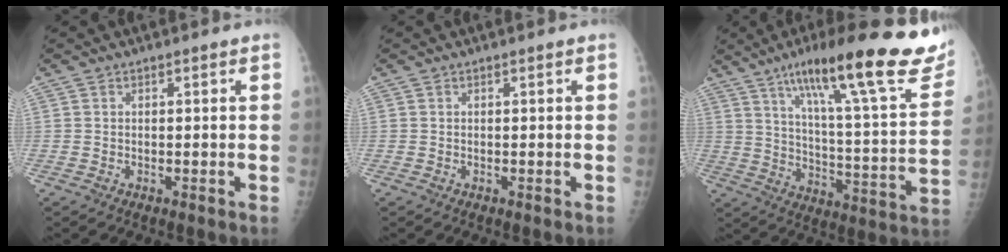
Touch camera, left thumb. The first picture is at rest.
{"total": 0.0}
{"total": 29.6, "force": [18.2, 5.4, 22.7], "torque": [-0.314, -0.044, 0.268]}